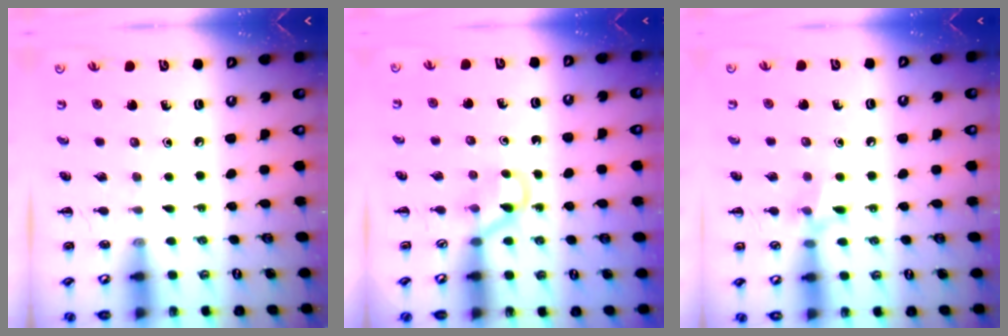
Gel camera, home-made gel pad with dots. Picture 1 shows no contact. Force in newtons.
{"total": 2.6, "press": 2.4, "slide": 0.9}
{"total": 6.9, "press": 6.7, "slide": 1.7}